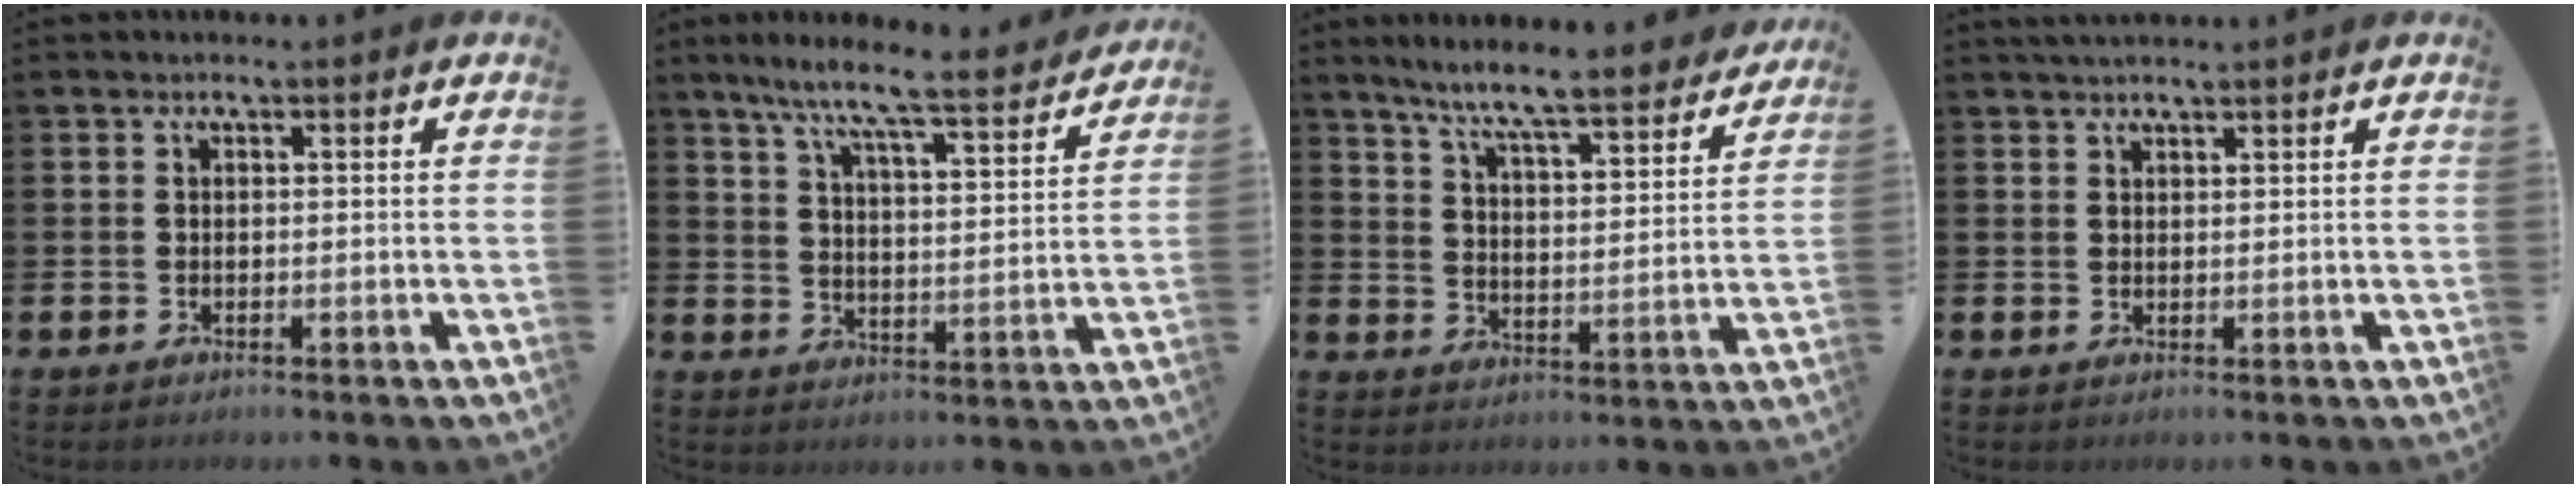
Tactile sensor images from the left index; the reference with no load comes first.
{"total": 8.7, "force": [7.7, 0.3, 4.1], "torque": [-0.103, -0.051, 0.129]}
{"total": 8.1, "force": [7.5, 0.4, 3.0], "torque": [-0.084, -0.054, 0.129]}
{"total": 1.8, "force": [1.7, 0.2, 0.5], "torque": [-0.010, -0.001, 0.032]}